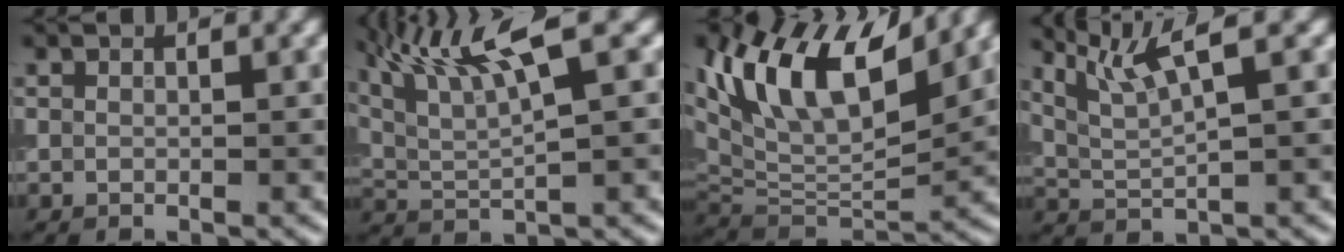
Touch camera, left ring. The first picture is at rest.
{"total": 8.5, "force": [4.9, 1.6, 6.8], "torque": [-0.127, 0.019, 0.093]}
{"total": 11.9, "force": [6.5, 5.0, 8.6], "torque": [-0.159, 0.022, 0.113]}
{"total": 4.8, "force": [3.2, 0.6, 3.5], "torque": [-0.070, 0.011, 0.065]}